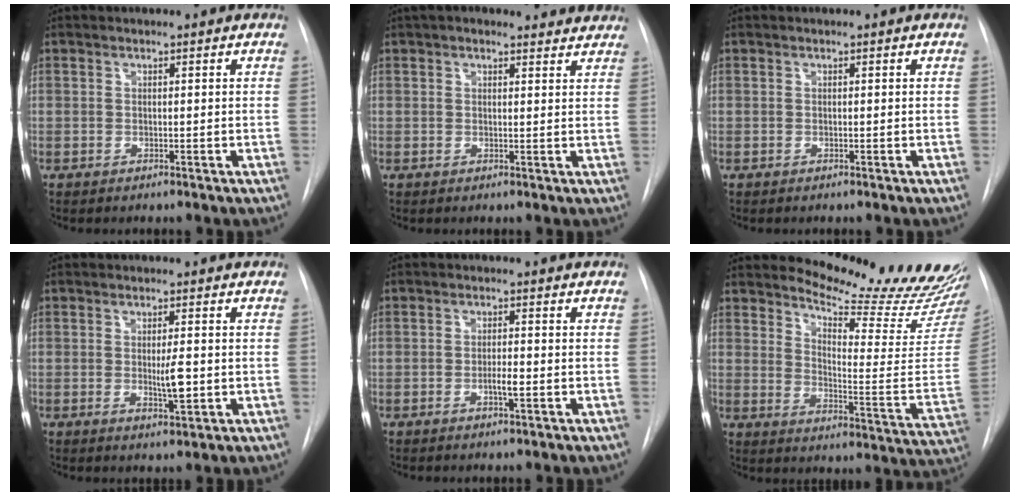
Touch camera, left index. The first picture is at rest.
{"total": 8.7, "force": [7.8, 2.5, 2.9], "torque": [-0.028, 0.022, 0.082]}
{"total": 0.0}
{"total": 3.7, "force": [-0.3, 0.7, 3.6], "torque": [-0.061, -0.006, -0.004]}
{"total": 2.2, "force": [-0.7, 0.4, 2.1], "torque": [-0.039, -0.001, -0.013]}
{"total": 19.7, "force": [18.6, 1.0, 6.2], "torque": [-0.096, -0.135, 0.232]}